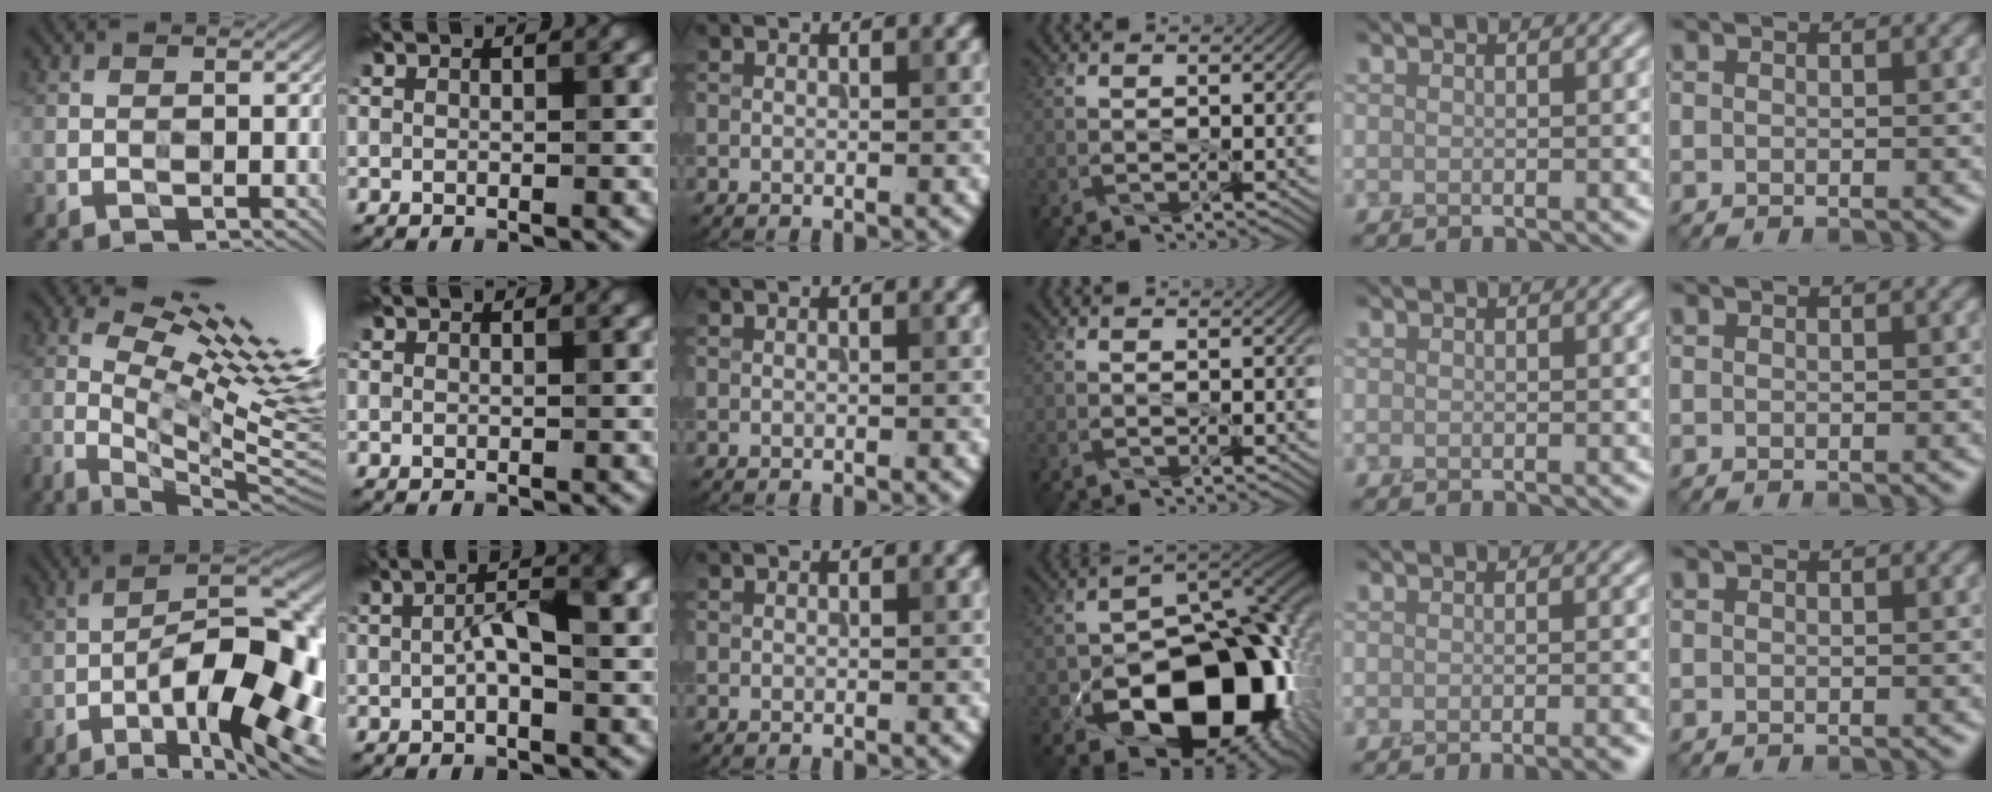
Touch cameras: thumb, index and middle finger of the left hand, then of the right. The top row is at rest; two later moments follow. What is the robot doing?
{"motion": "peel", "object": "tape"}